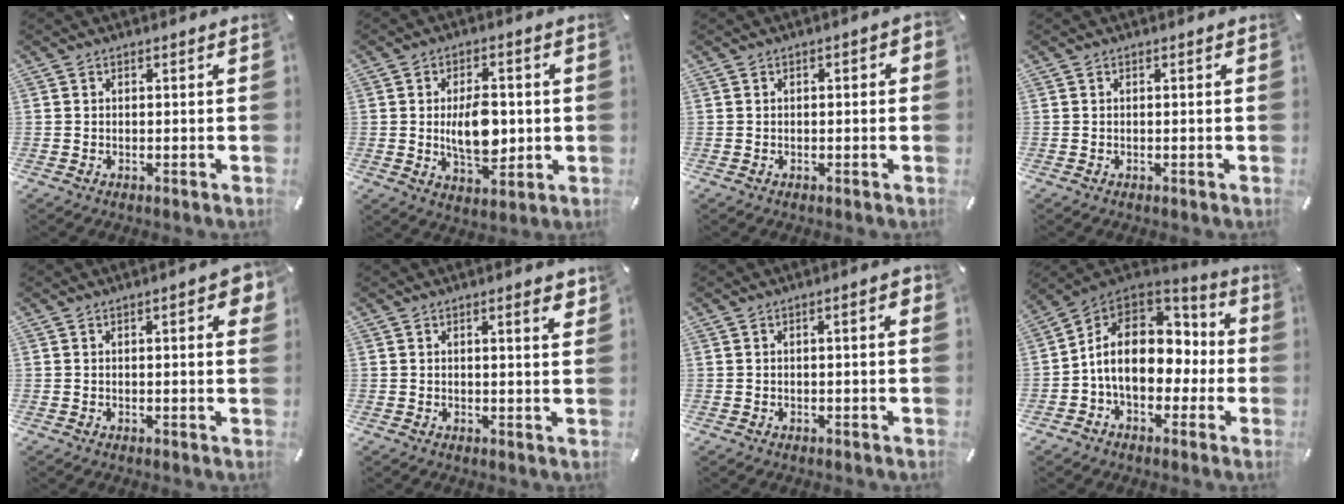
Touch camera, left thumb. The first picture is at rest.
{"total": 10.5, "force": [-0.1, 6.1, 8.5], "torque": [-0.146, -0.006, -0.007]}
{"total": 1.4, "force": [-0.4, 0.6, 1.3], "torque": [-0.023, 0.003, -0.007]}
{"total": 0.0}
{"total": 5.0, "force": [1.3, 1.5, 4.6], "torque": [-0.061, 0.000, 0.018]}
{"total": 3.2, "force": [1.6, 0.4, 2.8], "torque": [-0.048, -0.002, 0.024]}
{"total": 2.7, "force": [0.2, 0.4, 2.7], "torque": [-0.047, 0.003, 0.002]}
{"total": 16.1, "force": [-0.2, 12.3, 10.4], "torque": [-0.167, 0.006, 0.002]}